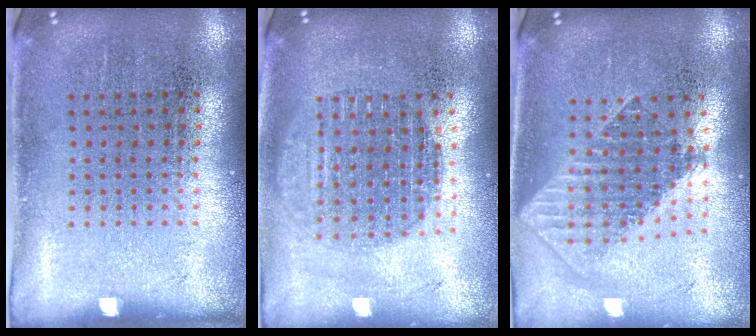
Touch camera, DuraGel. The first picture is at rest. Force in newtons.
{"total": 1.7, "press": 1.5, "slide": 0.9}
{"total": 1.8, "press": 1.4, "slide": 1.1}